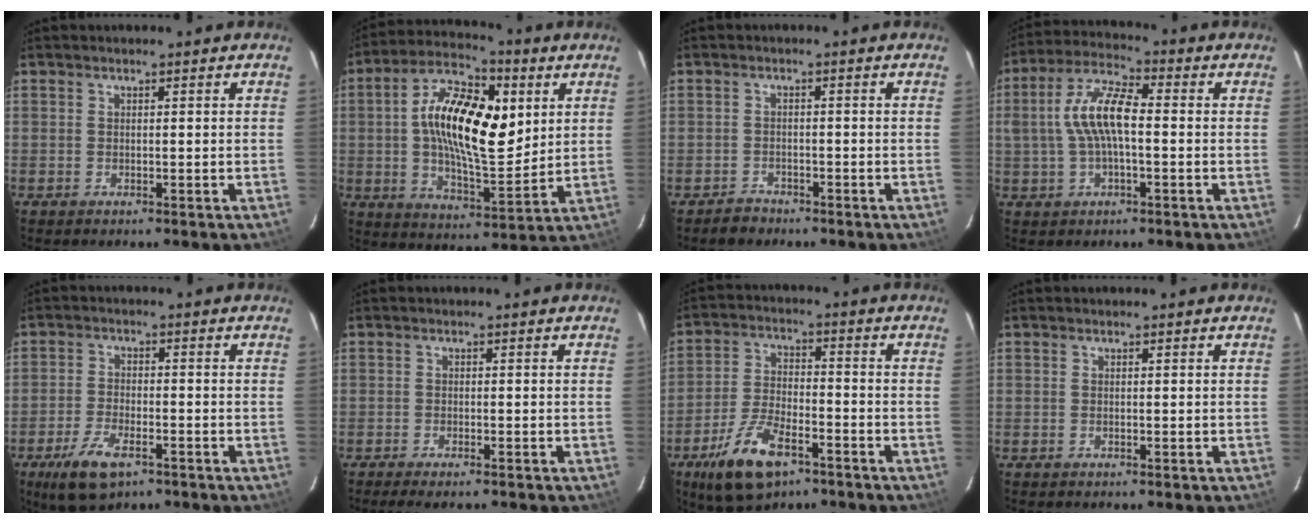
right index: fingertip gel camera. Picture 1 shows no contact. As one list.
[{"total": 18.2, "force": [3.7, 8.1, 15.8], "torque": [-0.283, 0.016, 0.056]}, {"total": 2.9, "force": [-2.1, 1.9, 0.0], "torque": [-0.002, 0.012, -0.033]}, {"total": 10.2, "force": [-0.1, 3.9, 9.4], "torque": [-0.192, 0.017, -0.002]}, {"total": 8.9, "force": [-5.2, 3.8, 6.1], "torque": [-0.143, -0.016, -0.095]}, {"total": 3.7, "force": [-3.0, 0.6, 1.9], "torque": [-0.045, -0.012, -0.052]}, {"total": 12.9, "force": [-7.7, 5.4, 8.9], "torque": [-0.192, -0.015, -0.140]}, {"total": 0.0}]